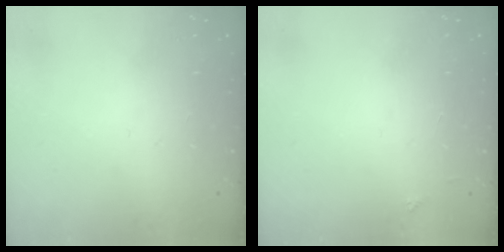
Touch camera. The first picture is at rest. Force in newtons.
{"total": 2.0, "press": 2.0, "slide": 0.3}